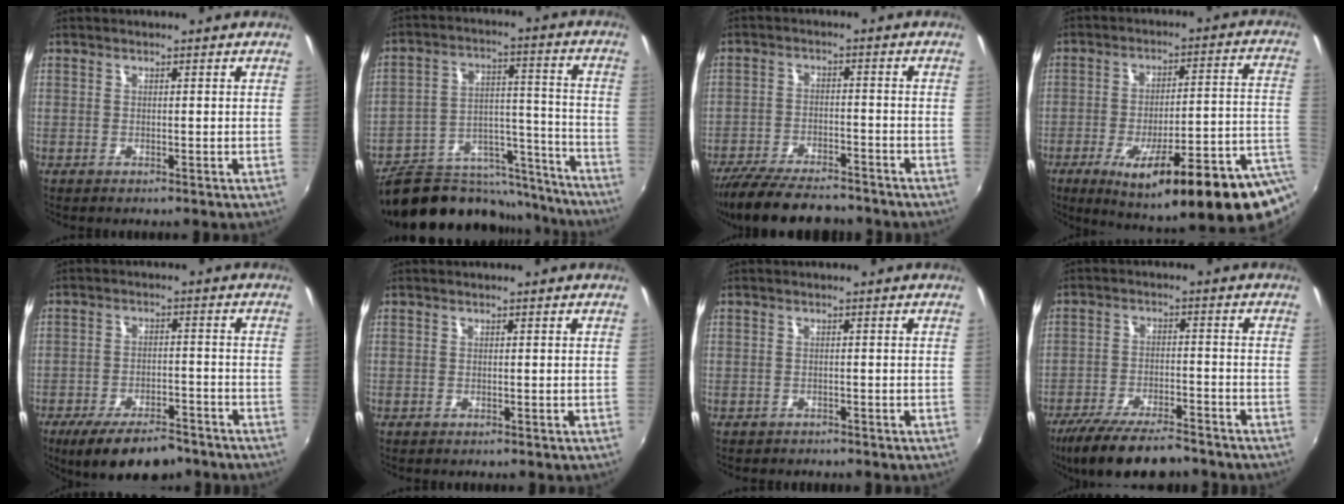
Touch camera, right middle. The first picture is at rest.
{"total": 22.3, "force": [-19.2, 9.0, 6.9], "torque": [-0.123, 0.050, -0.258]}
{"total": 15.5, "force": [-13.3, 4.1, 6.9], "torque": [-0.151, -0.022, -0.213]}
{"total": 22.7, "force": [-10.3, 3.1, 19.9], "torque": [-0.272, -0.037, -0.140]}
{"total": 11.7, "force": [-8.9, 4.1, 6.4], "torque": [-0.138, -0.020, -0.139]}
{"total": 0.0}
{"total": 1.4, "force": [-1.2, 0.7, 0.1], "torque": [-0.008, -0.002, -0.017]}
{"total": 13.9, "force": [-11.5, 3.5, 7.0], "torque": [-0.151, -0.024, -0.190]}